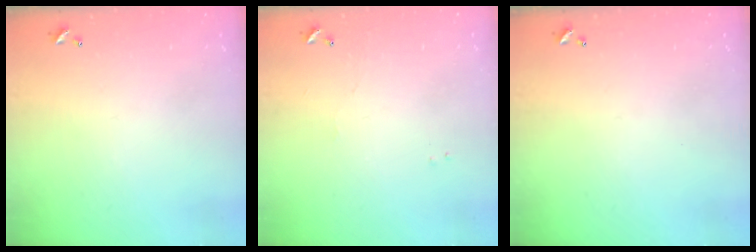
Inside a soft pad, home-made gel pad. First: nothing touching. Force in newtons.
{"total": 1.2, "press": 1.1, "slide": 0.3}
{"total": 0.0}